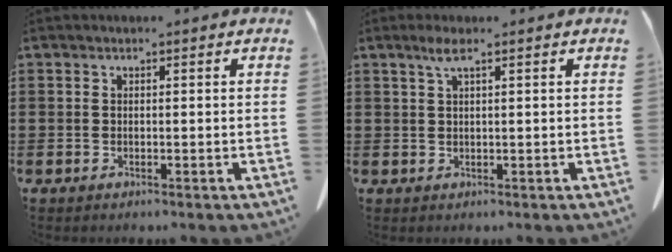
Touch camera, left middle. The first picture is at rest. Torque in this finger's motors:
{"motor_torque": [0.45, 0.04, 0.07, 0.05]}